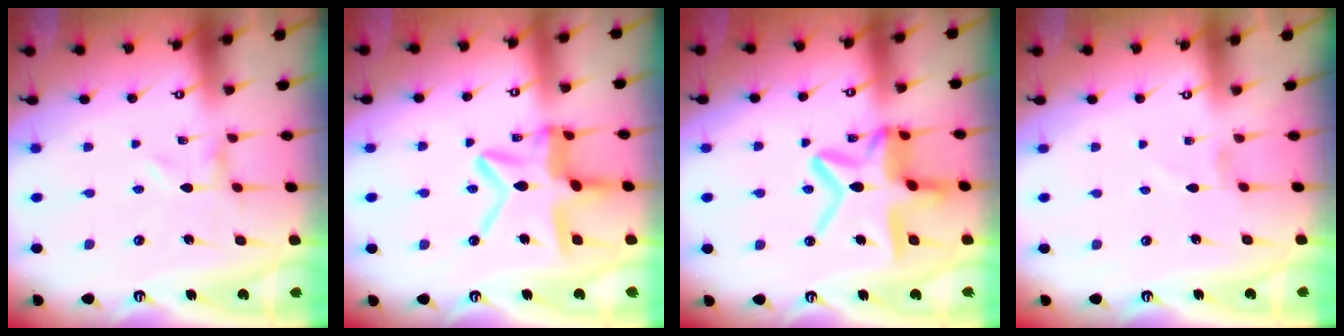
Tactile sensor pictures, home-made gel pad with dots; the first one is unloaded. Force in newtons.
{"total": 15.4, "press": 15.3, "slide": 1.5}
{"total": 16.7, "press": 16.6, "slide": 1.0}
{"total": 0.0}